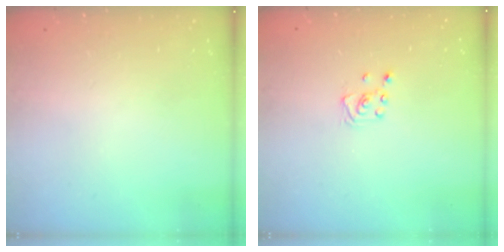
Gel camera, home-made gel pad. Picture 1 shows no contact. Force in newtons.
{"total": 3.0, "press": 2.9, "slide": 0.3}